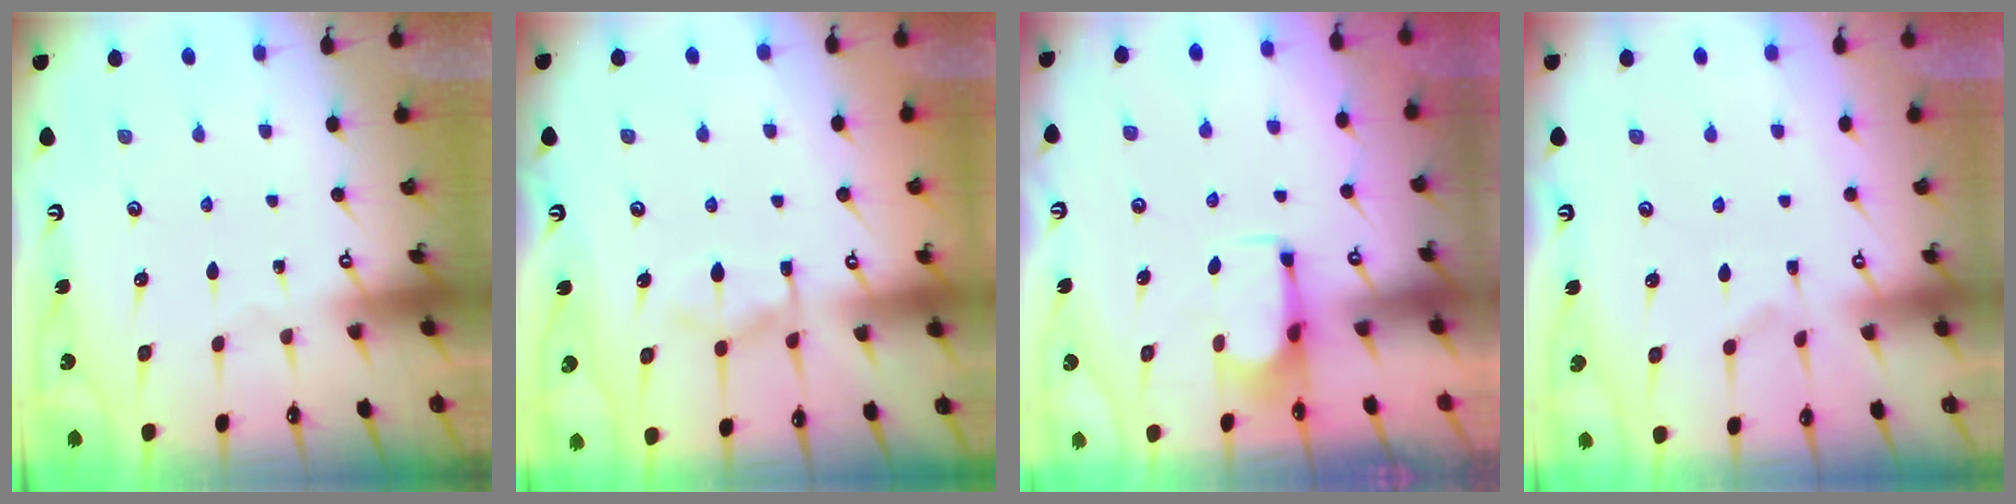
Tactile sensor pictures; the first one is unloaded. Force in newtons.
{"total": 9.9, "press": 9.8, "slide": 1.1}
{"total": 2.6, "press": 2.4, "slide": 0.9}
{"total": 1.1, "press": 0.1, "slide": 1.1}